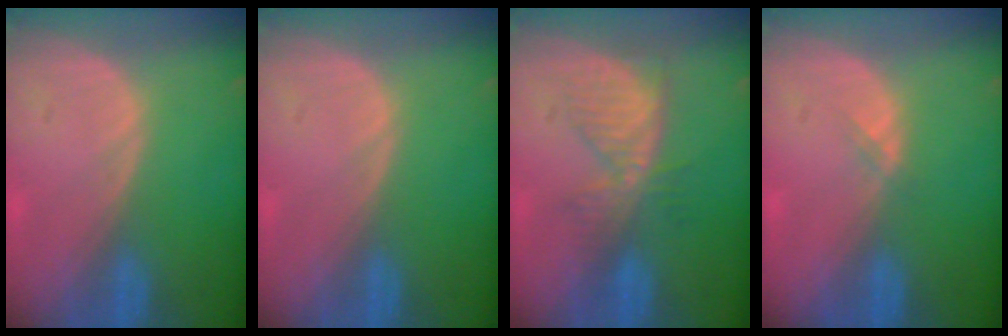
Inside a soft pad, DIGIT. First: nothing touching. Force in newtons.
{"total": 0.0}
{"total": 5.8, "press": 5.8, "slide": 0.2}
{"total": 1.1, "press": 0.8, "slide": 0.7}